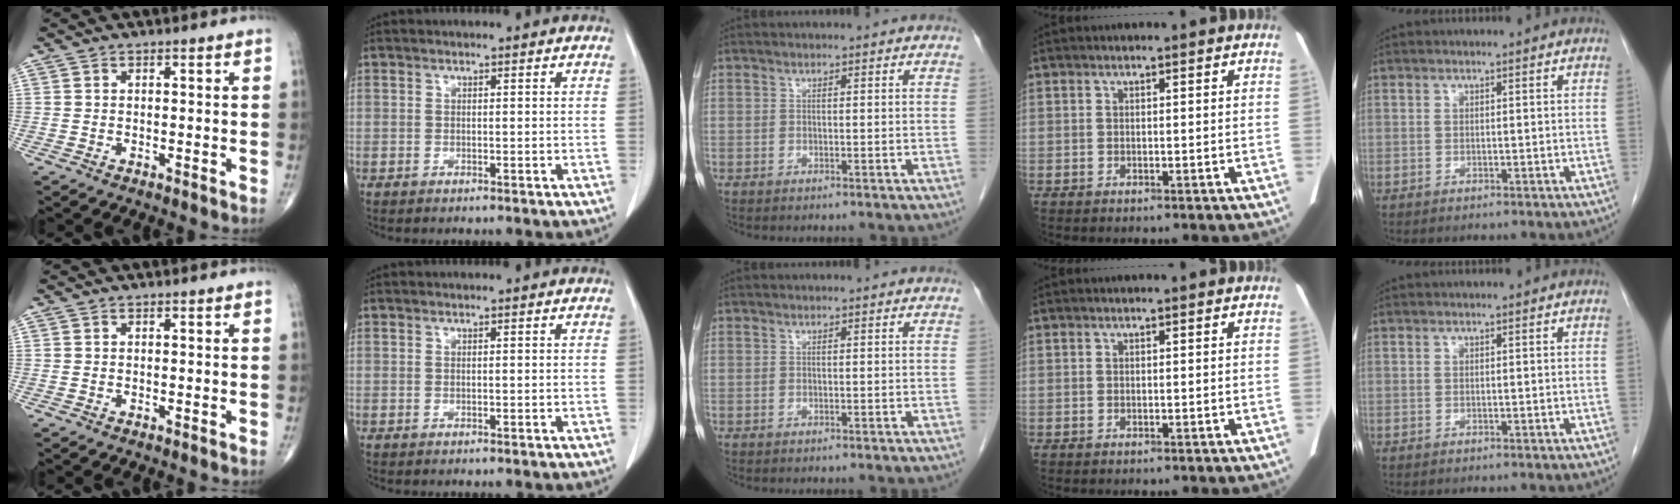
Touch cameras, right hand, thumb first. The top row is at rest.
{}